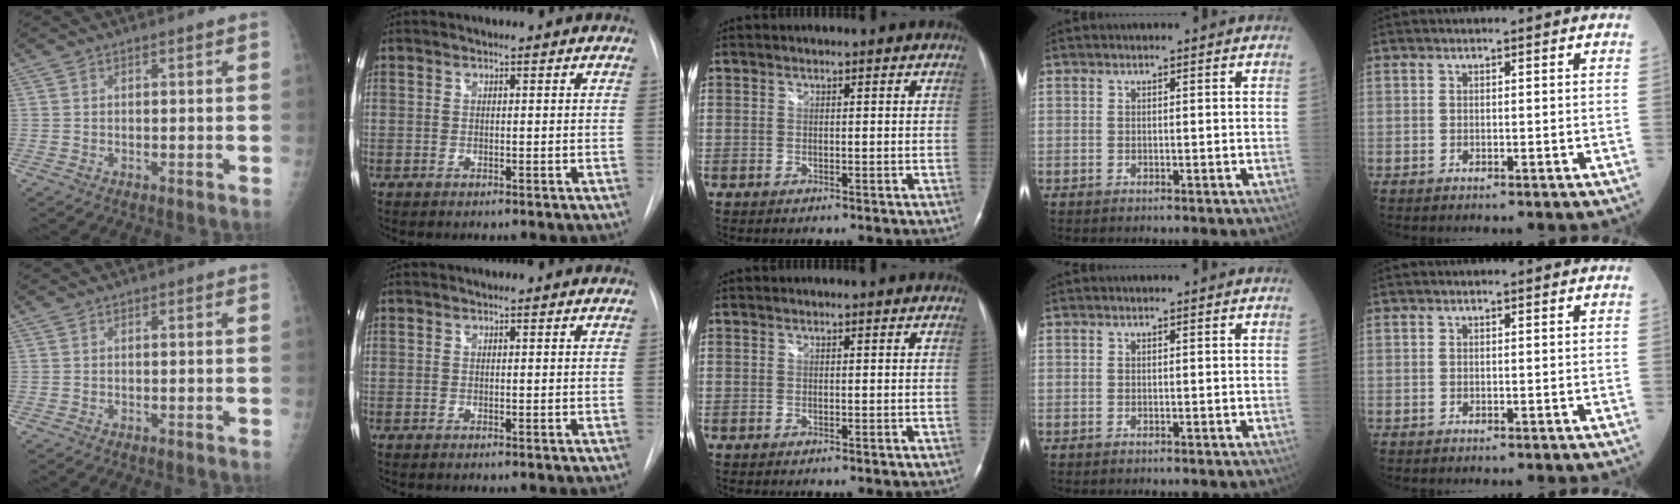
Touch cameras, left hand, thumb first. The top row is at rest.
{}